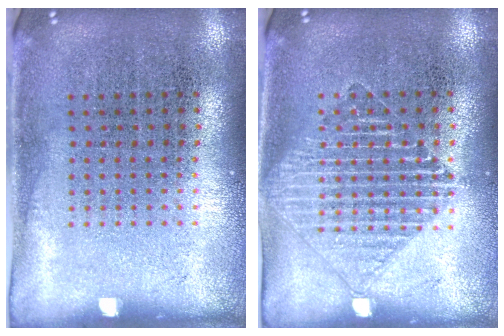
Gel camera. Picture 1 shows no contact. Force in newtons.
{"total": 1.3, "press": 1.3, "slide": 0.2}